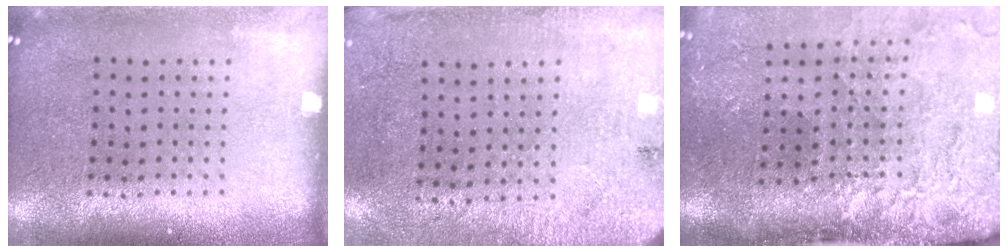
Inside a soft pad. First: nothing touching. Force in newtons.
{"total": 2.7, "press": 2.2, "slide": 1.5}
{"total": 4.5, "press": 3.6, "slide": 2.6}